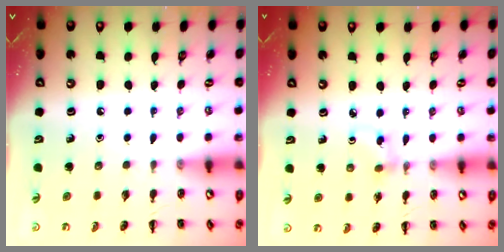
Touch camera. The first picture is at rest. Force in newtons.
{"total": 2.5, "press": 2.2, "slide": 1.1}